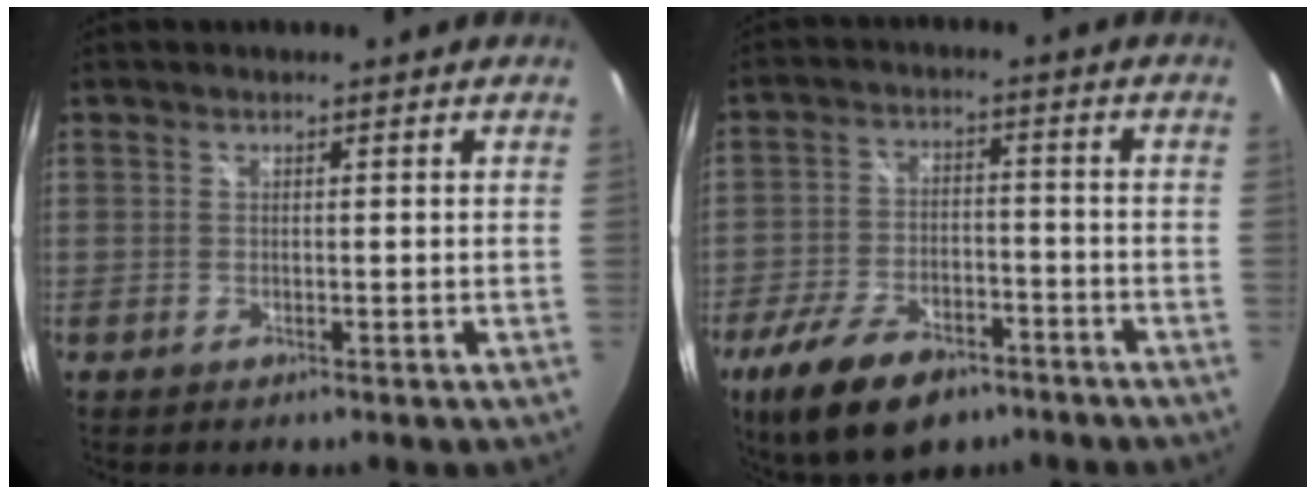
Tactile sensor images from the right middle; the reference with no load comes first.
{"total": 14.9, "force": [-9.7, 7.1, 8.8], "torque": [-0.191, -0.021, -0.165]}